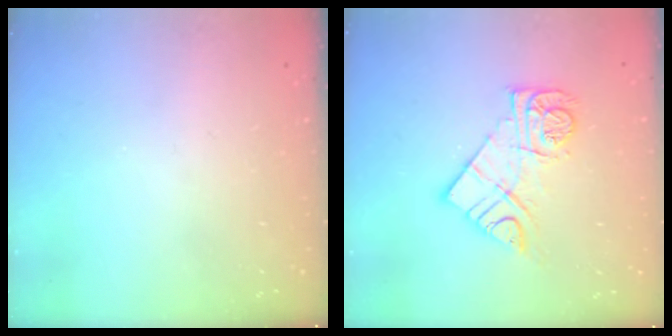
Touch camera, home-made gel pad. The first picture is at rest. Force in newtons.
{"total": 12.0, "press": 11.9, "slide": 1.3}